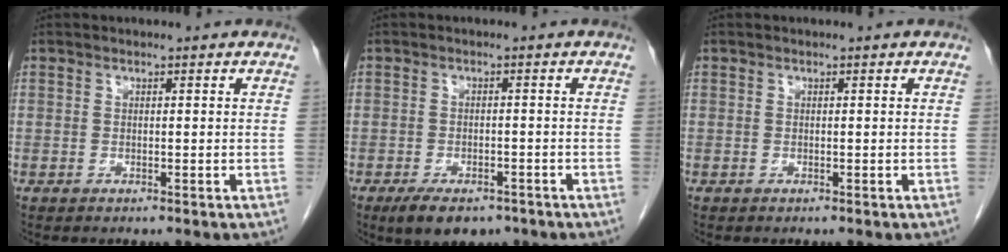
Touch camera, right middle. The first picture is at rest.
{"total": 6.7, "force": [-4.7, 3.1, 3.6], "torque": [-0.060, -0.005, -0.070]}
{"total": 0.0}